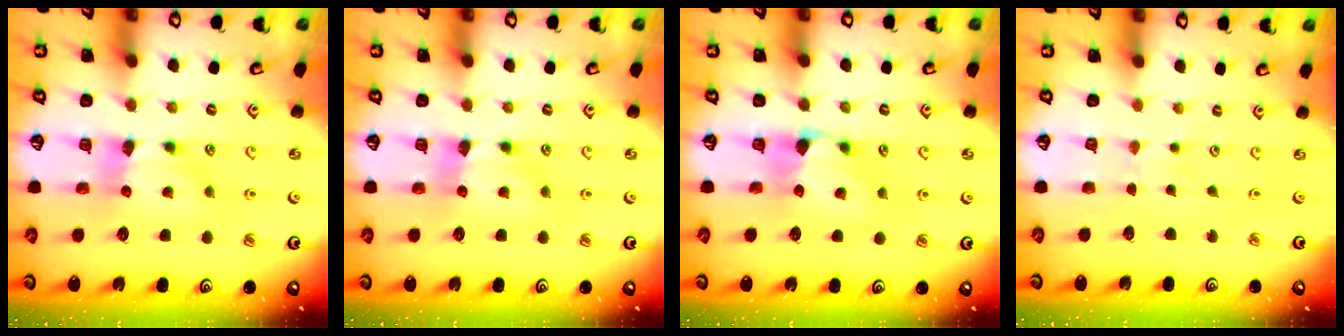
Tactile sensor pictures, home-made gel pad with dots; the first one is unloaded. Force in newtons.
{"total": 0.0}
{"total": 1.1, "press": 0.1, "slide": 1.1}
{"total": 3.9, "press": 3.9, "slide": 0.1}